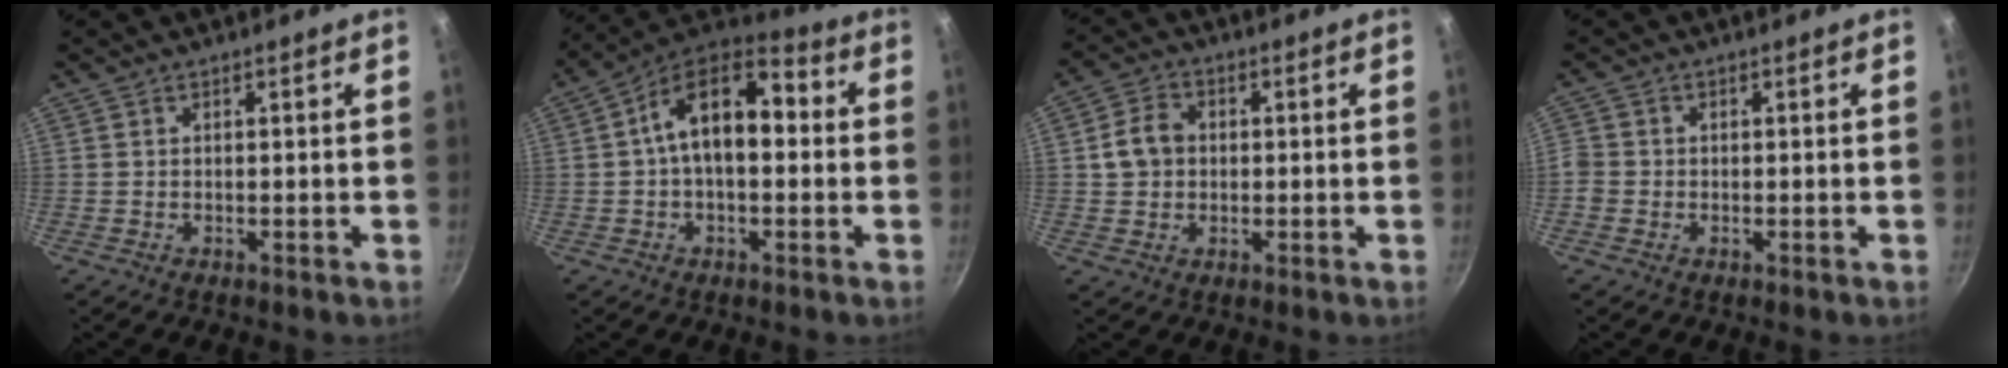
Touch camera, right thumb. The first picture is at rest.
{"total": 14.8, "force": [1.5, 8.3, 12.2], "torque": [-0.180, 0.045, 0.011]}
{"total": 6.1, "force": [0.4, 5.0, 3.5], "torque": [-0.054, 0.014, 0.004]}
{"total": 2.7, "force": [-0.5, 2.4, 1.0], "torque": [-0.017, 0.005, -0.013]}